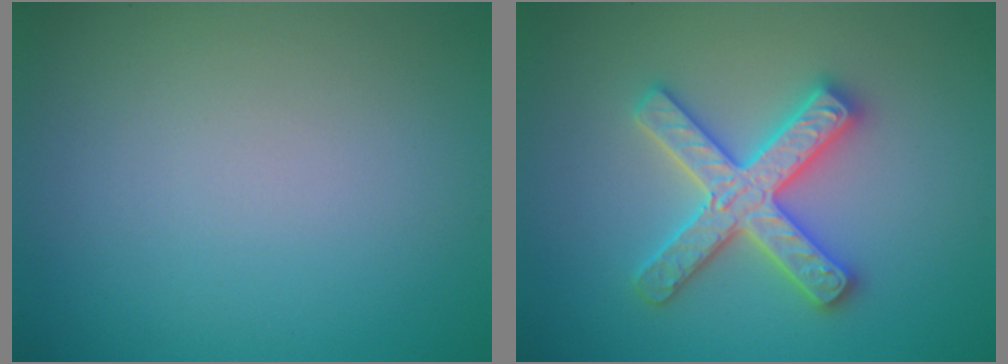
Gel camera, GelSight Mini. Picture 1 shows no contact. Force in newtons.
{"total": 4.7, "press": 4.6, "slide": 0.7}